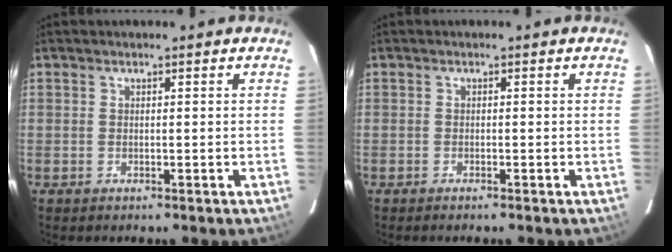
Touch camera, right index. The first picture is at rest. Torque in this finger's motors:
{"motor_torque": [0.03, 0.03, 0.09, 0.01]}